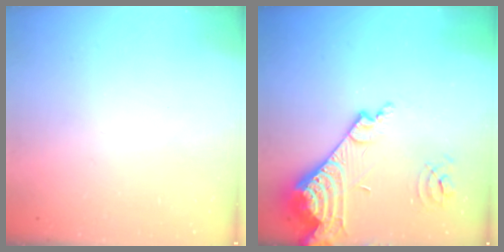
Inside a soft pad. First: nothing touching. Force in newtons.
{"total": 16.2, "press": 16.1, "slide": 2.0}